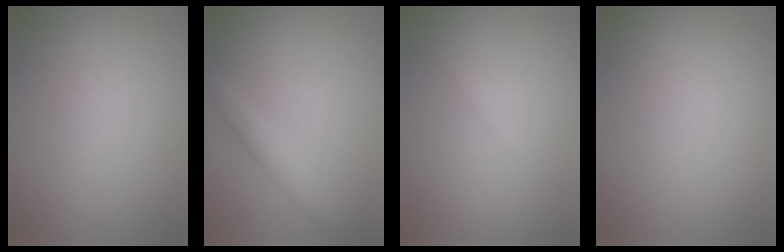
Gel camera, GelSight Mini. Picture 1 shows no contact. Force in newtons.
{"total": 2.1, "press": 2.1, "slide": 0.1}
{"total": 0.7, "press": 0.7, "slide": 0.1}
{"total": 0.0}